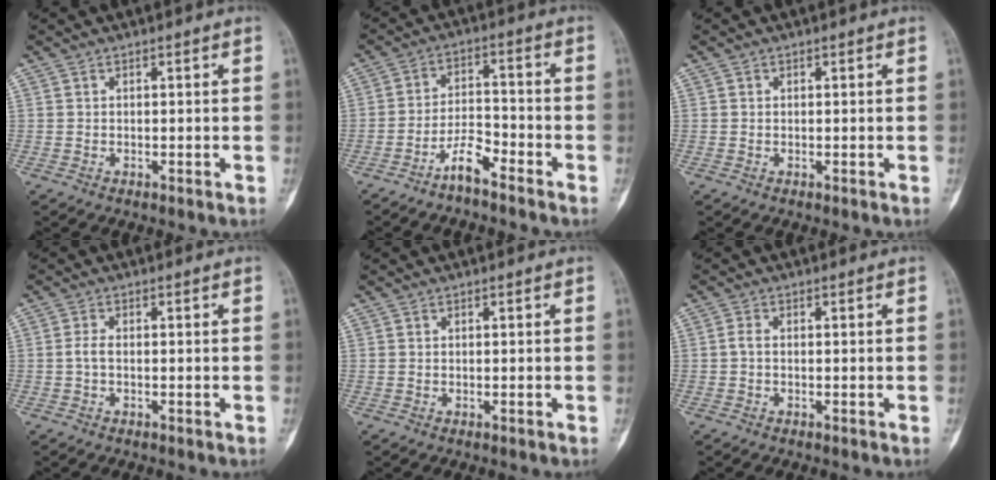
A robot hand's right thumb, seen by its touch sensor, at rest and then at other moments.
{"total": 5.6, "force": [-4.3, 1.5, 3.3], "torque": [-0.056, 0.039, -0.083]}
{"total": 0.0}
{"total": 1.6, "force": [-0.3, 0.7, 1.4], "torque": [-0.031, 0.001, -0.007]}
{"total": 0.0}
{"total": 1.2, "force": [-0.2, 0.6, 1.0], "torque": [-0.019, 0.001, -0.007]}